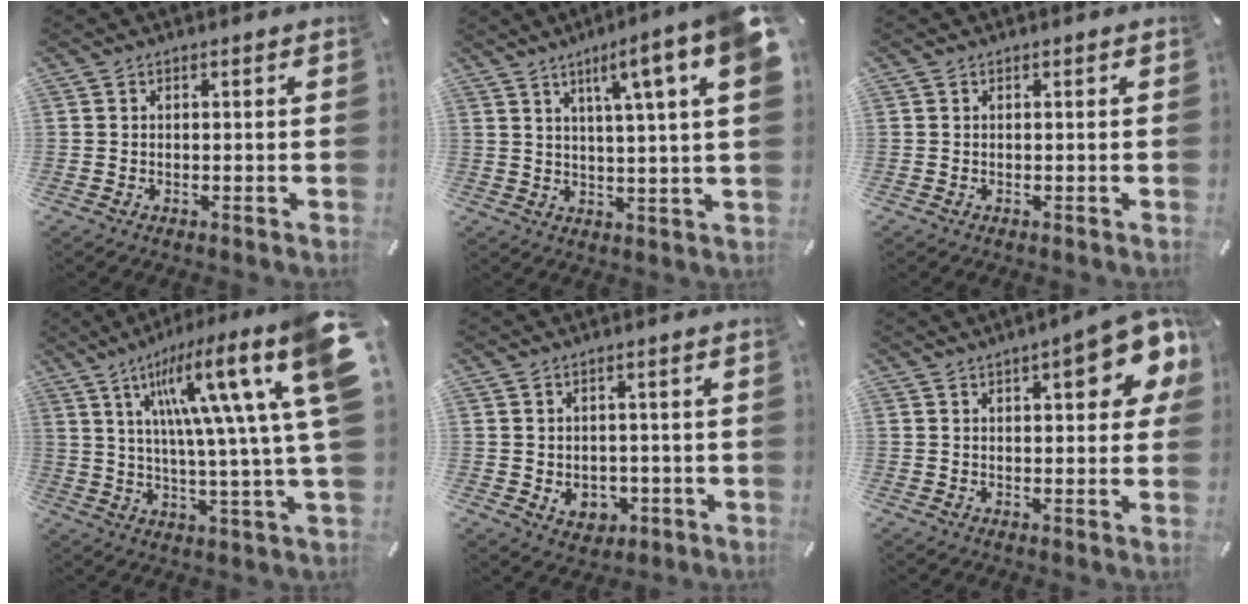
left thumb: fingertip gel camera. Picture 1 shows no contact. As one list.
[{"total": 11.8, "force": [5.9, 0.2, 10.3], "torque": [-0.156, -0.038, 0.083]}, {"total": 0.0}, {"total": 22.9, "force": [8.7, 3.8, 20.9], "torque": [-0.314, -0.050, 0.122]}, {"total": 4.7, "force": [-0.8, 4.0, 2.2], "torque": [-0.022, -0.004, -0.016]}, {"total": 12.0, "force": [5.3, 4.3, 9.9], "torque": [-0.123, -0.021, 0.085]}]